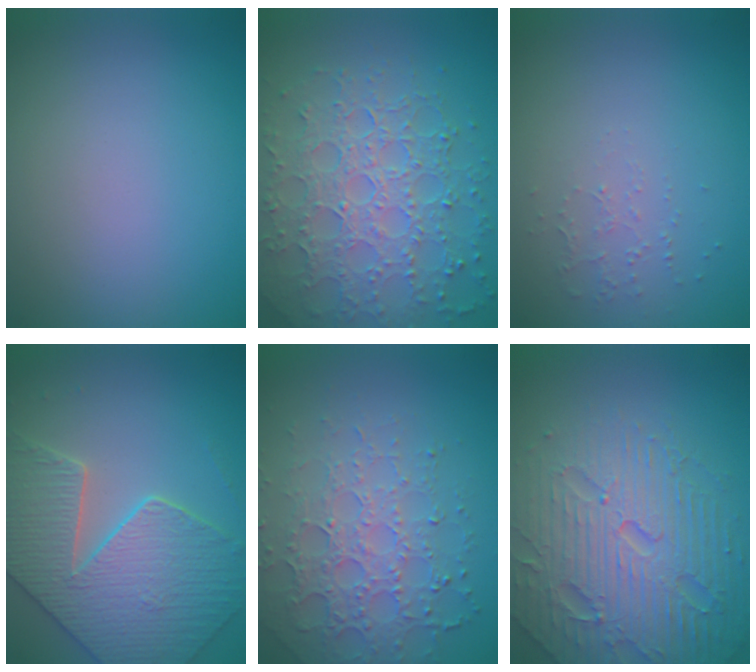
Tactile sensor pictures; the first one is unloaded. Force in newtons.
{"total": 7.6, "press": 5.6, "slide": 5.2}
{"total": 0.8, "press": 0.5, "slide": 0.6}
{"total": 6.0, "press": 5.4, "slide": 2.6}
{"total": 4.9, "press": 4.2, "slide": 2.4}
{"total": 7.4, "press": 7.2, "slide": 1.7}